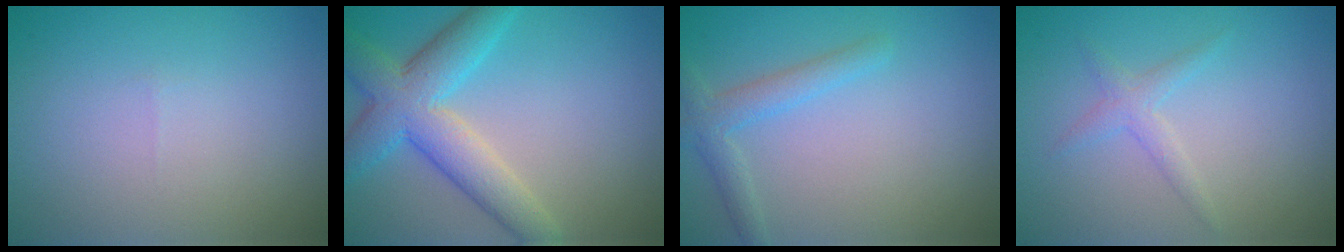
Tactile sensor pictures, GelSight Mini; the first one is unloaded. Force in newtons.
{"total": 6.3, "press": 6.3, "slide": 0.4}
{"total": 2.2, "press": 2.2, "slide": 0.0}
{"total": 1.4, "press": 1.4, "slide": 0.1}